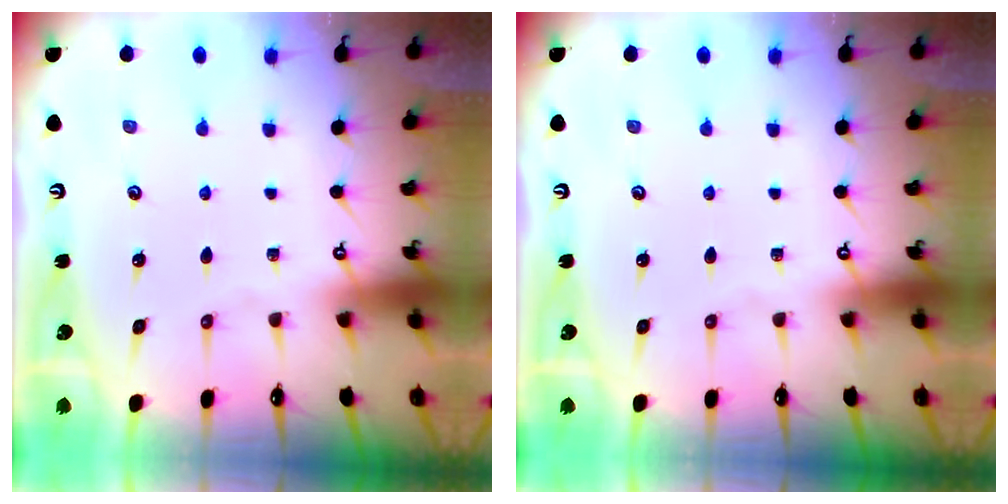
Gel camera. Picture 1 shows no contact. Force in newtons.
{"total": 0.0}